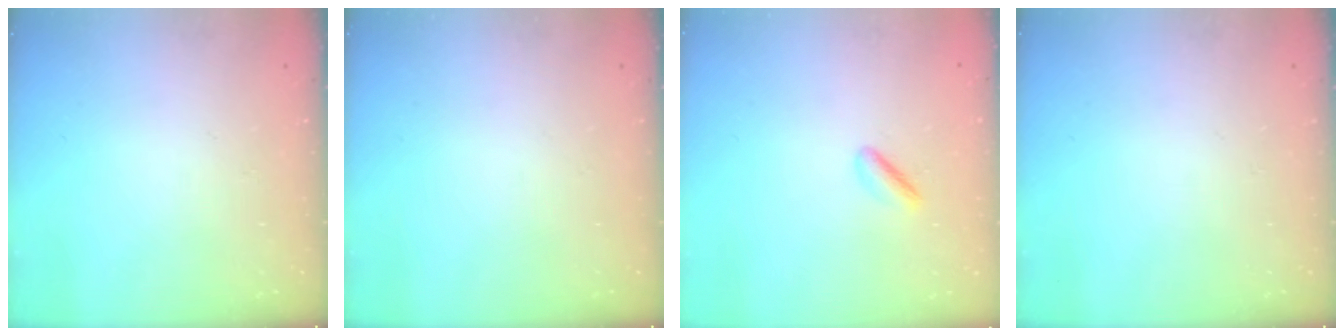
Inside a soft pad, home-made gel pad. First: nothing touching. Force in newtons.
{"total": 0.0}
{"total": 1.4, "press": 1.2, "slide": 0.7}
{"total": 0.0}